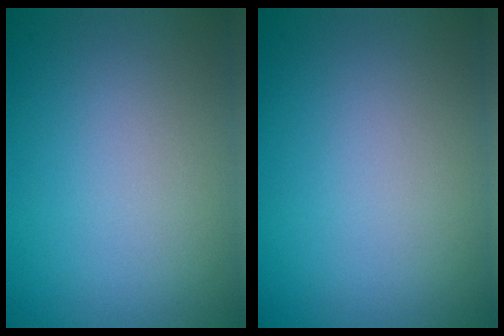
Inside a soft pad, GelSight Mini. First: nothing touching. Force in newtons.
{"total": 0.0}